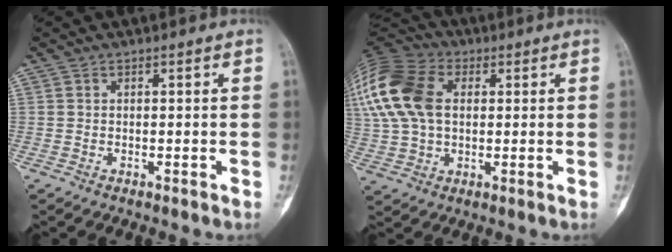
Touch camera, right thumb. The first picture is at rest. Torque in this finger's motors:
{"motor_torque": [-0.83, 1.67, 1.24, 0.72, 0.65]}